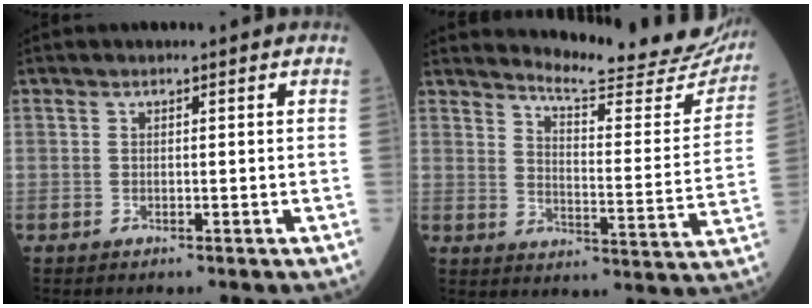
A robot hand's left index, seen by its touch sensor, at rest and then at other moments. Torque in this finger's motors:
{"motor_torque": [0.02, -0.16, 0.00, 0.00]}